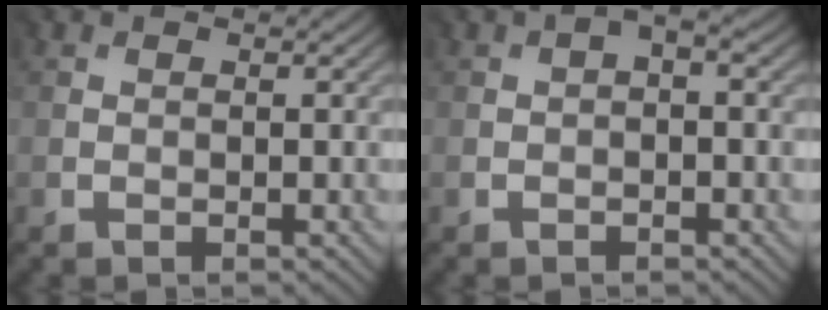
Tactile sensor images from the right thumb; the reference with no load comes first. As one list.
[{"total": 1.8, "force": [-0.2, 0.6, 1.7], "torque": [-0.030, 0.003, 0.000]}]